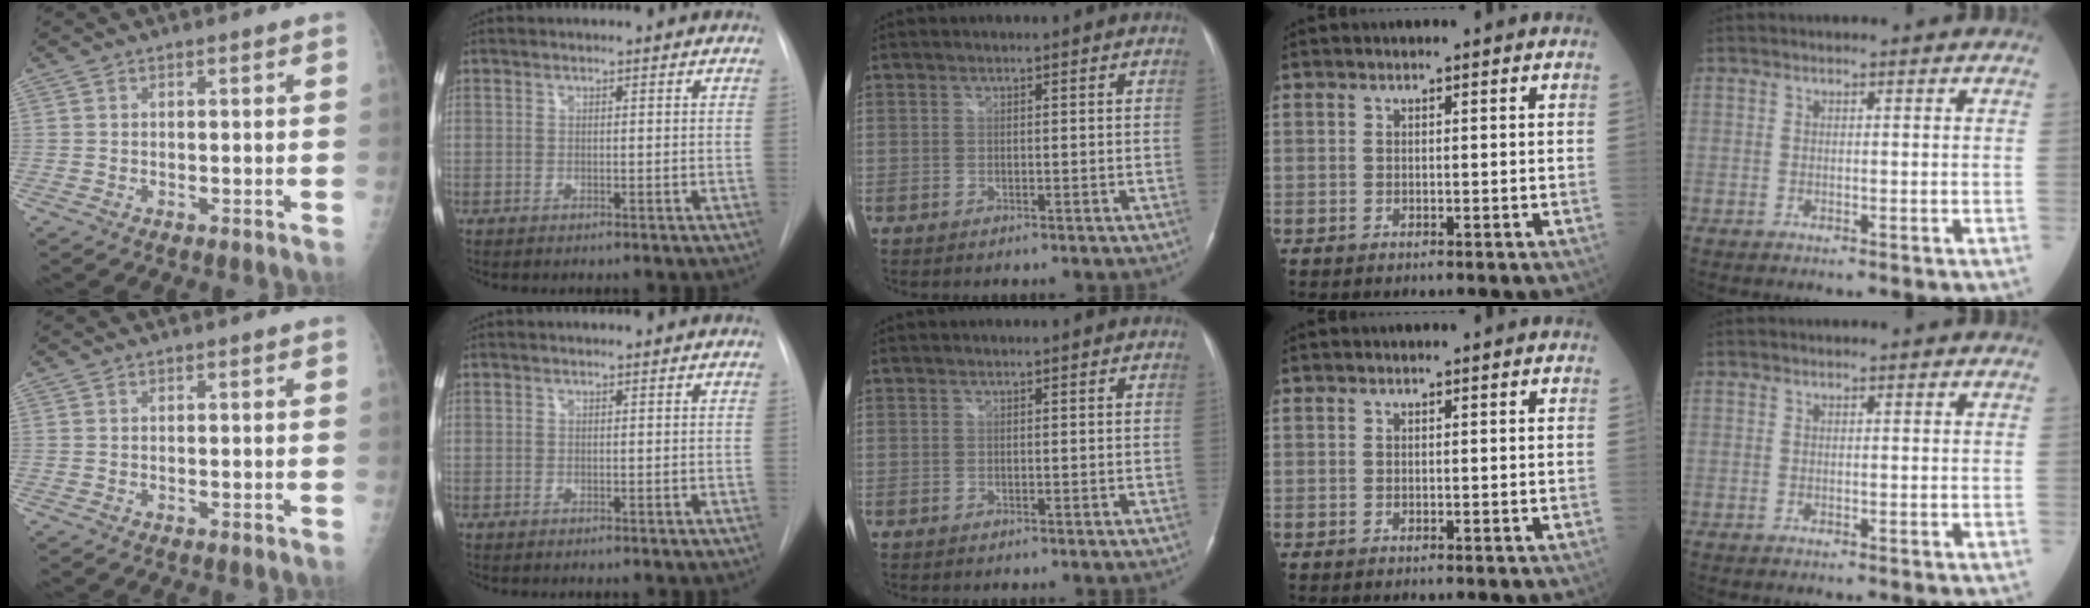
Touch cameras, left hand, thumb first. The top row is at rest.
{}